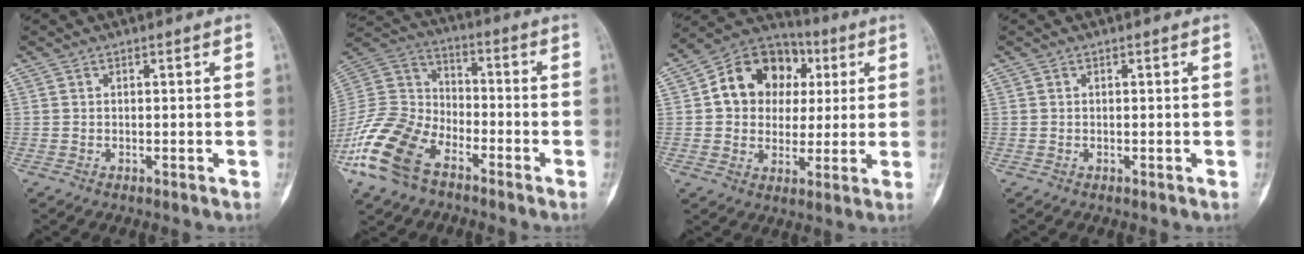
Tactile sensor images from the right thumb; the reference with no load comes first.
{"total": 15.3, "force": [-9.0, 9.0, 8.4], "torque": [-0.172, 0.049, -0.188]}
{"total": 15.2, "force": [3.2, 12.3, 8.4], "torque": [-0.090, 0.015, 0.045]}
{"total": 0.0}